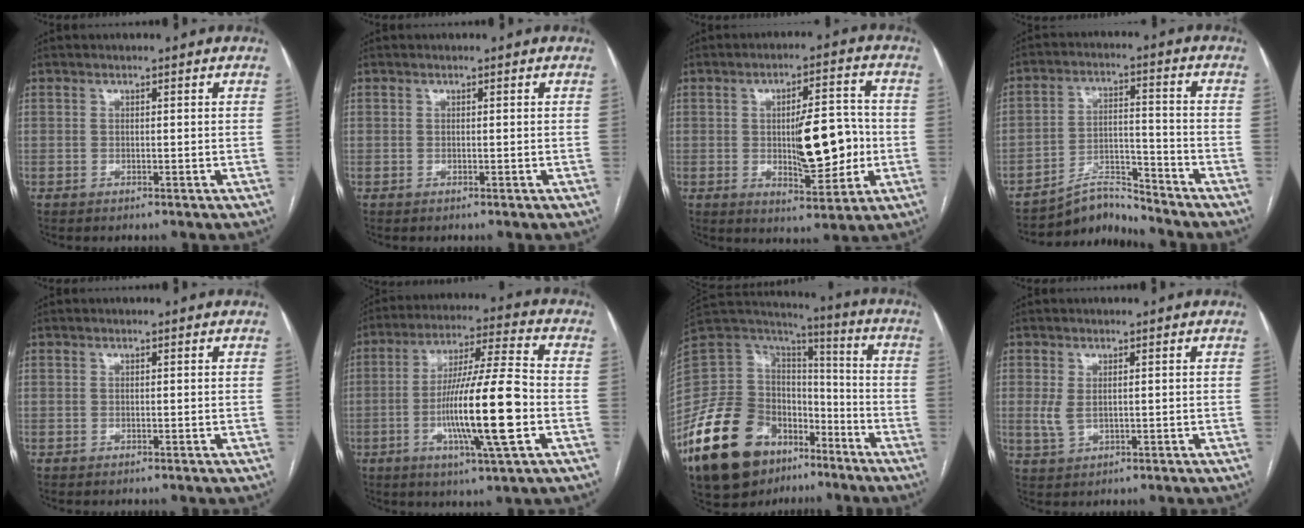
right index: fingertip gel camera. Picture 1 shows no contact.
{"total": 0.0}
{"total": 11.0, "force": [-0.9, 3.5, 10.4], "torque": [-0.157, 0.009, -0.005]}
{"total": 6.5, "force": [-6.4, 0.4, -0.7], "torque": [0.012, 0.026, -0.111]}
{"total": 0.0}
{"total": 16.1, "force": [-3.8, 0.3, 15.7], "torque": [-0.284, -0.007, -0.070]}
{"total": 24.9, "force": [-14.8, 14.8, 13.5], "torque": [-0.295, 0.044, -0.255]}
{"total": 2.9, "force": [0.3, 1.5, 2.4], "torque": [-0.057, 0.000, 0.014]}